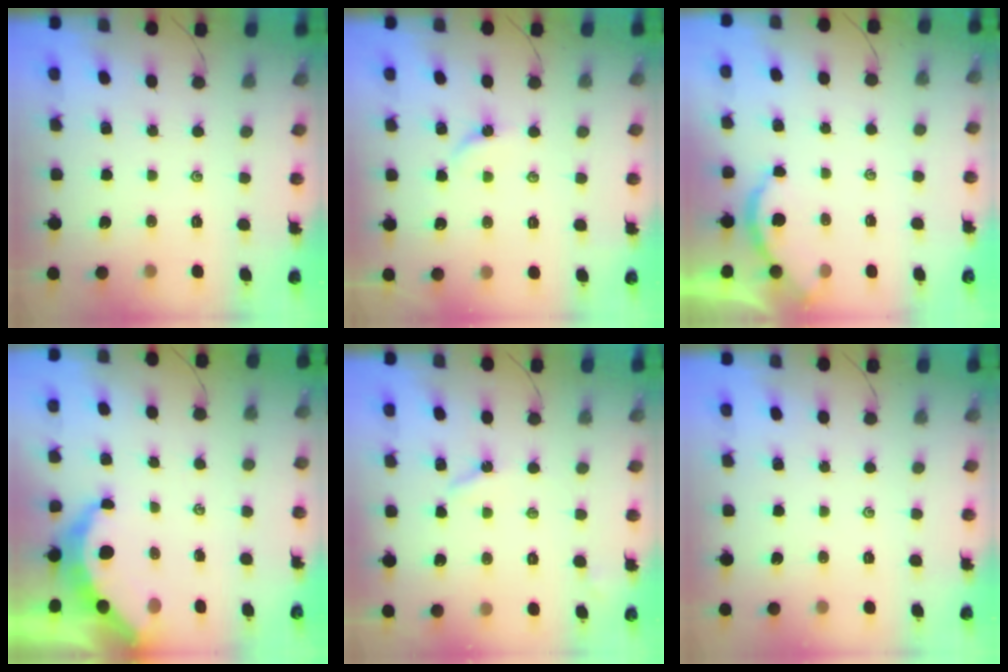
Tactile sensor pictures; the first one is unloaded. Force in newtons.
{"total": 5.5, "press": 5.5, "slide": 0.6}
{"total": 1.9, "press": 1.9, "slide": 0.4}
{"total": 6.6, "press": 6.5, "slide": 0.8}
{"total": 3.0, "press": 2.9, "slide": 0.6}
{"total": 0.0}